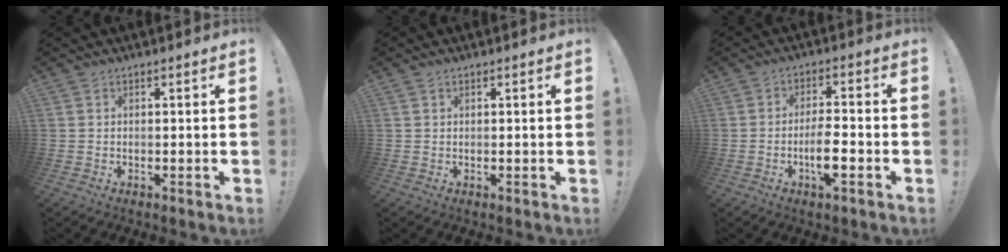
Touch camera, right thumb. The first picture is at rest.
{"total": 0.6, "force": [0.4, 0.4, 0.2], "torque": [0.001, -0.001, 0.008]}
{"total": 7.7, "force": [-2.8, 1.8, 6.9], "torque": [-0.138, 0.004, -0.051]}